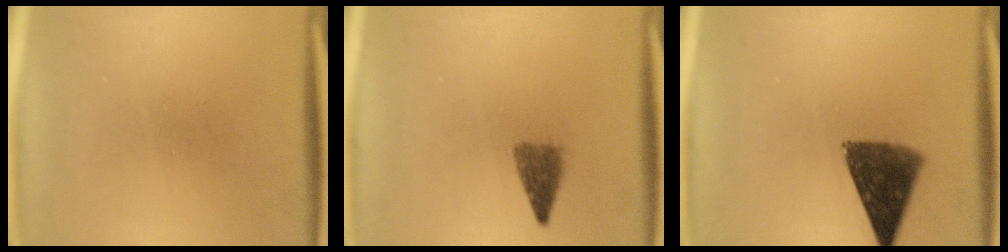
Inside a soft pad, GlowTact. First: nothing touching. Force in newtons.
{"total": 2.8}
{"total": 9.9}